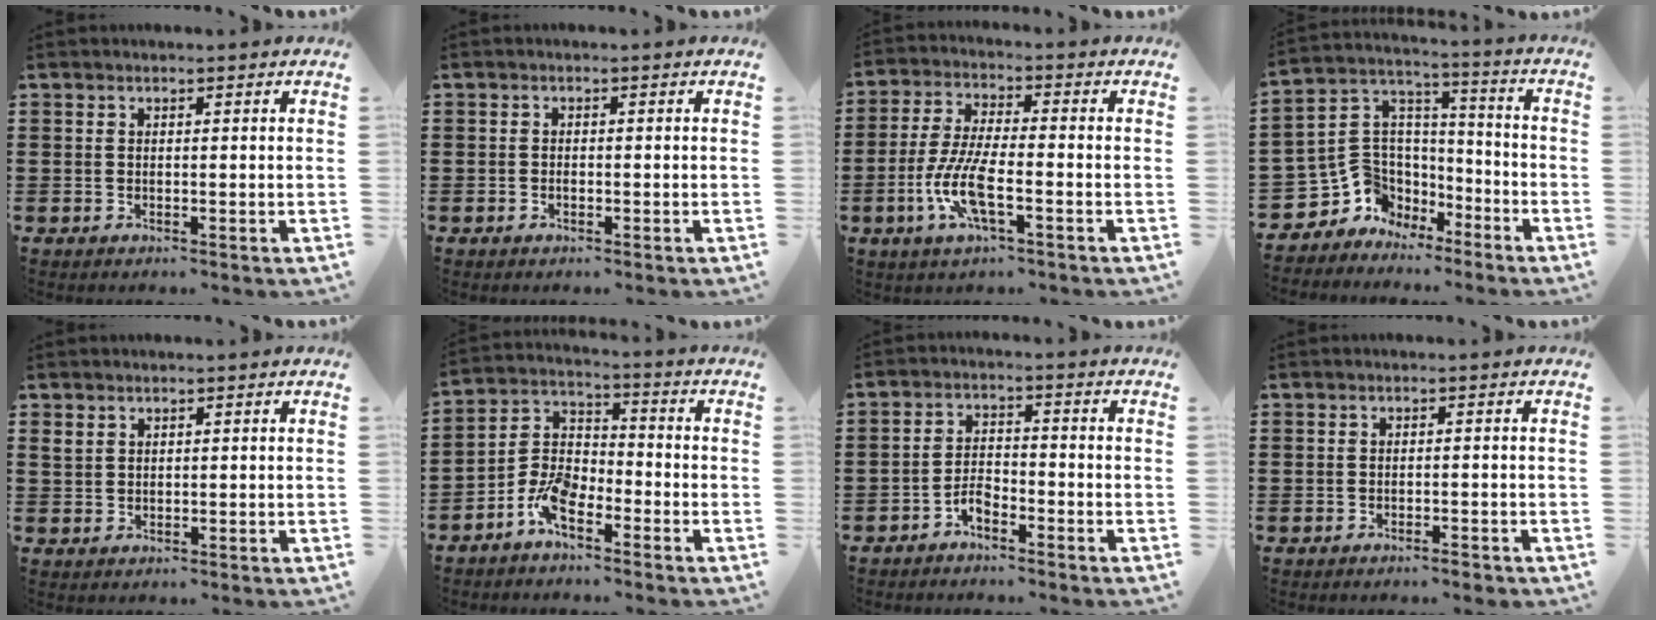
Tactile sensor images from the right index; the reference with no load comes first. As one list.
[{"total": 0.7, "force": [-0.5, 0.2, 0.4], "torque": [-0.010, -0.004, -0.008]}, {"total": 8.4, "force": [-3.3, 2.2, 7.4], "torque": [-0.170, -0.014, -0.066]}, {"total": 7.1, "force": [-2.4, 6.6, 0.8], "torque": [-0.065, -0.005, -0.046]}, {"total": 1.4, "force": [1.2, 0.7, 0.4], "torque": [-0.011, 0.000, 0.023]}, {"total": 6.6, "force": [-4.4, 3.1, 3.9], "torque": [-0.099, 0.008, -0.090]}, {"total": 3.1, "force": [-2.4, 1.1, 1.5], "torque": [-0.039, 0.005, -0.051]}, {"total": 1.5, "force": [-1.2, 0.2, 0.8], "torque": [-0.016, -0.002, -0.022]}]